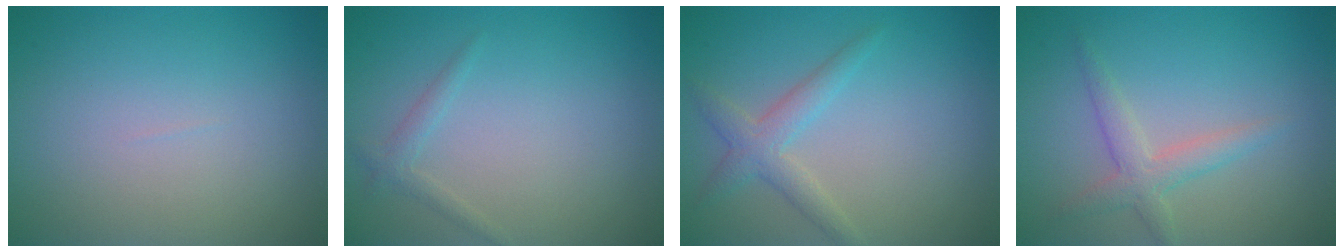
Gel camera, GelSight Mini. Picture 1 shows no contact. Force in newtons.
{"total": 1.1, "press": 1.1, "slide": 0.1}
{"total": 2.6, "press": 2.6, "slide": 0.0}
{"total": 2.4, "press": 2.4, "slide": 0.1}